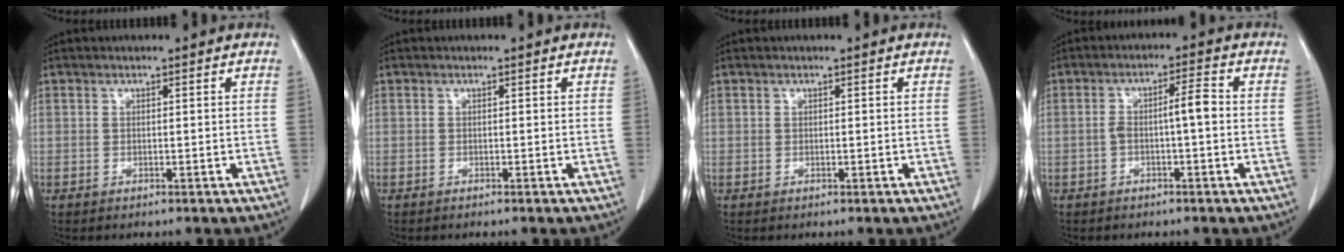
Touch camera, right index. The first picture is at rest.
{"total": 0.0}
{"total": 0.0}
{"total": 4.2, "force": [-0.6, 0.5, 4.2], "torque": [-0.073, 0.016, -0.007]}